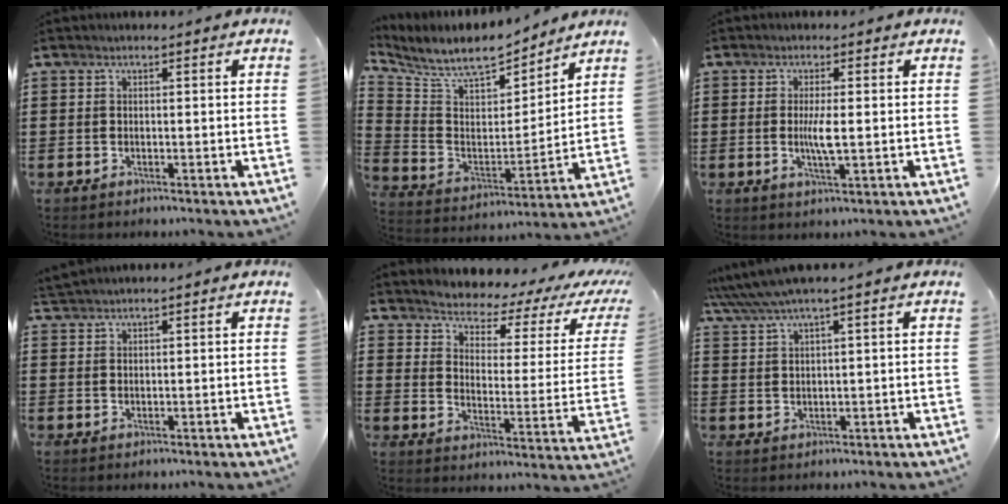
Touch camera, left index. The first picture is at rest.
{"total": 8.7, "force": [7.7, 2.2, 3.2], "torque": [-0.102, -0.050, 0.134]}
{"total": 4.0, "force": [0.0, 0.6, 4.0], "torque": [-0.080, -0.005, -0.004]}
{"total": 1.2, "force": [1.1, -0.1, 0.2], "torque": [-0.007, 0.000, 0.023]}
{"total": 2.5, "force": [2.3, 1.0, 0.5], "torque": [-0.032, -0.028, 0.029]}
{"total": 3.1, "force": [2.0, 0.0, 2.5], "torque": [-0.061, -0.004, 0.030]}